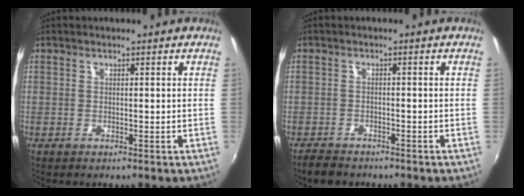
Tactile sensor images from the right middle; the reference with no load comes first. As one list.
[{"total": 4.1, "force": [-3.6, 1.7, 1.2], "torque": [-0.041, -0.011, -0.063]}]